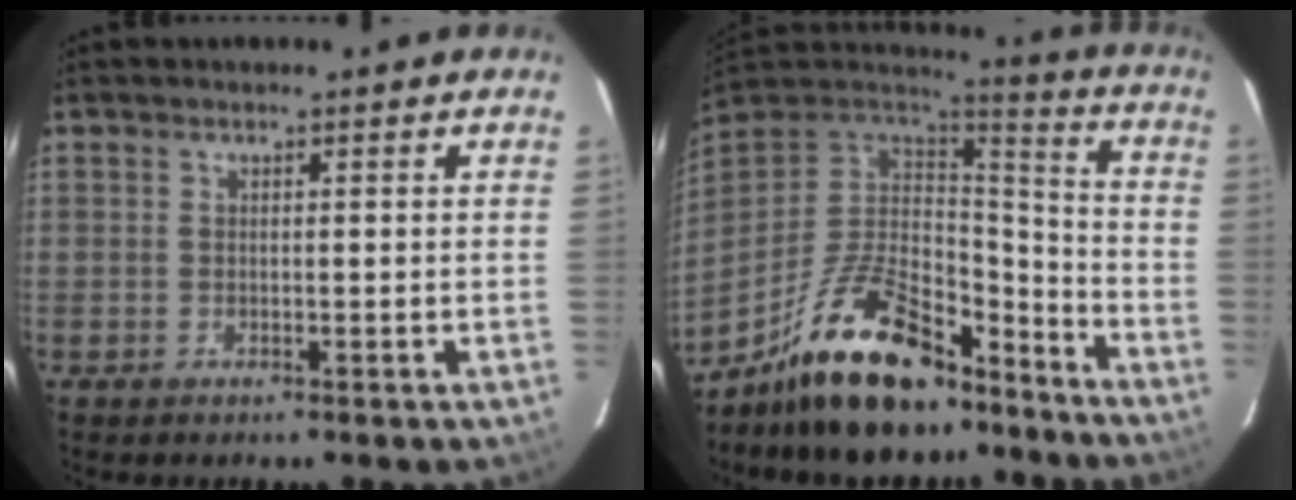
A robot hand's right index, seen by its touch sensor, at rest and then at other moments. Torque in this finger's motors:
{"motor_torque": [0.59, -0.69, 0.91, 0.21]}